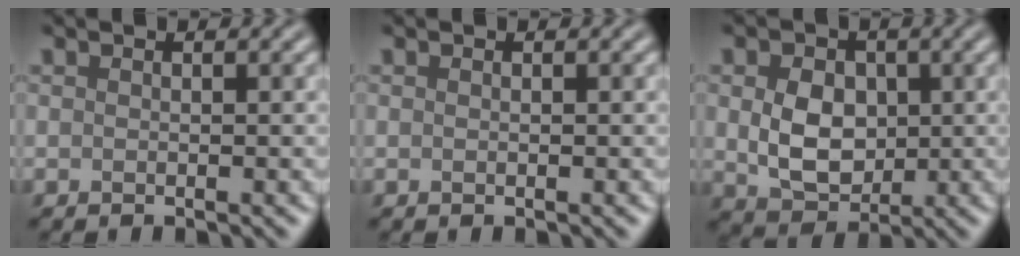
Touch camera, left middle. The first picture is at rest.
{"total": 0.0}
{"total": 5.4, "force": [0.3, 4.1, 3.5], "torque": [-0.071, -0.007, 0.008]}